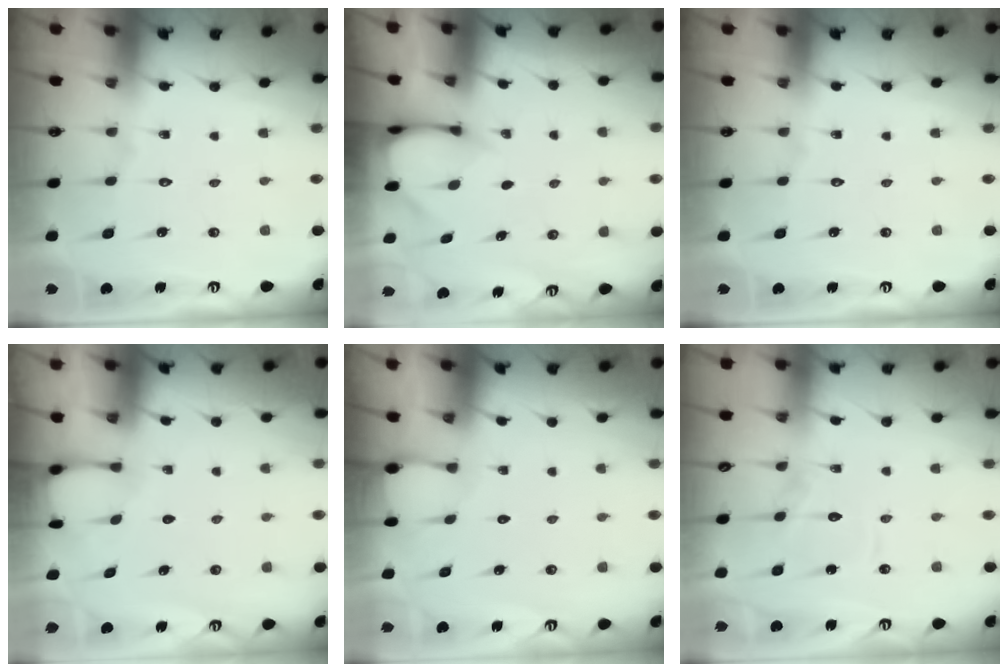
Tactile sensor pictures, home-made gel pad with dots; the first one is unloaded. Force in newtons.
{"total": 2.9, "press": 2.9, "slide": 0.3}
{"total": 0.0}
{"total": 2.3, "press": 2.3, "slide": 0.3}
{"total": 1.5, "press": 1.5, "slide": 0.1}
{"total": 7.7, "press": 7.7, "slide": 0.4}